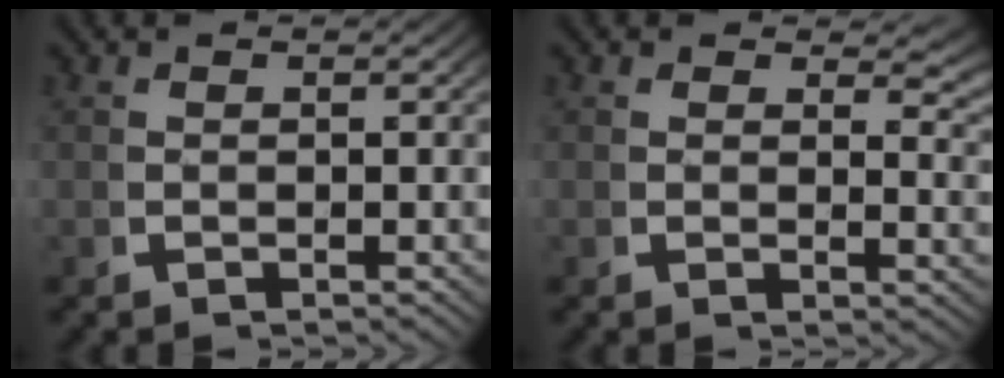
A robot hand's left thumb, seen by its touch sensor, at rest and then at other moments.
{"total": 3.3, "force": [2.1, 1.4, 2.1], "torque": [-0.007, -0.004, 0.024]}